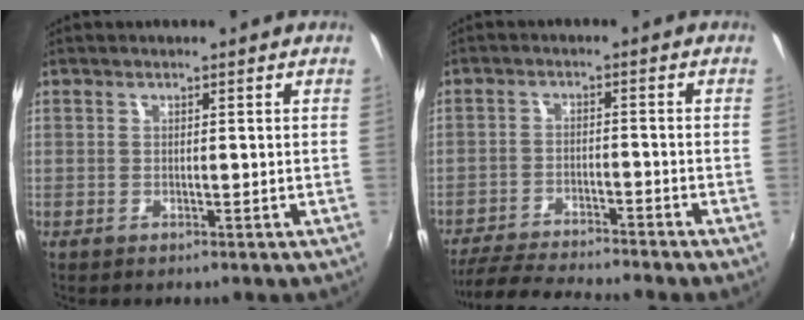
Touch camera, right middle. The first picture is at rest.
{"total": 11.1, "force": [-10.1, 0.0, 4.5], "torque": [-0.107, -0.016, -0.168]}